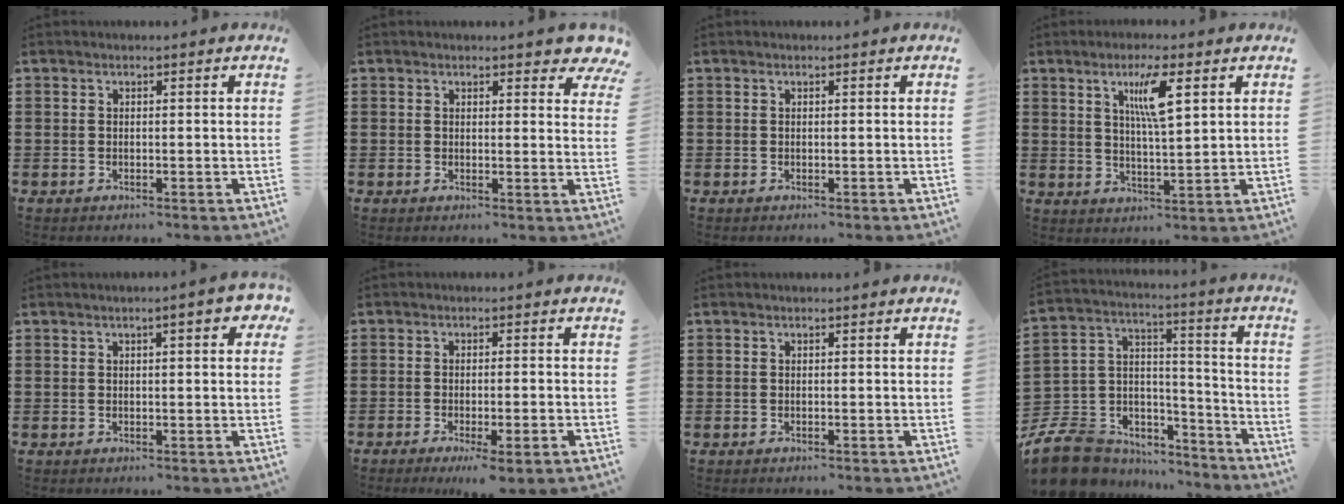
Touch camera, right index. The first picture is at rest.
{"total": 2.7, "force": [2.4, 0.9, 0.9], "torque": [-0.009, -0.002, 0.042]}
{"total": 0.0}
{"total": 6.4, "force": [2.9, 1.1, 5.6], "torque": [-0.111, 0.005, 0.044]}
{"total": 3.5, "force": [1.4, 0.7, 3.1], "torque": [-0.048, 0.001, 0.019]}
{"total": 2.5, "force": [-1.6, 0.0, 1.8], "torque": [-0.038, -0.007, -0.030]}
{"total": 0.0}
{"total": 9.5, "force": [-7.1, 6.1, 1.8], "torque": [-0.072, 0.007, -0.135]}